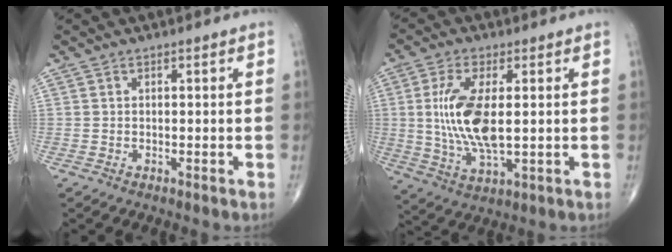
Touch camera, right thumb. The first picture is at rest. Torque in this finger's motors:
{"motor_torque": [0.46, 1.47, 1.54, 0.28, 0.48]}